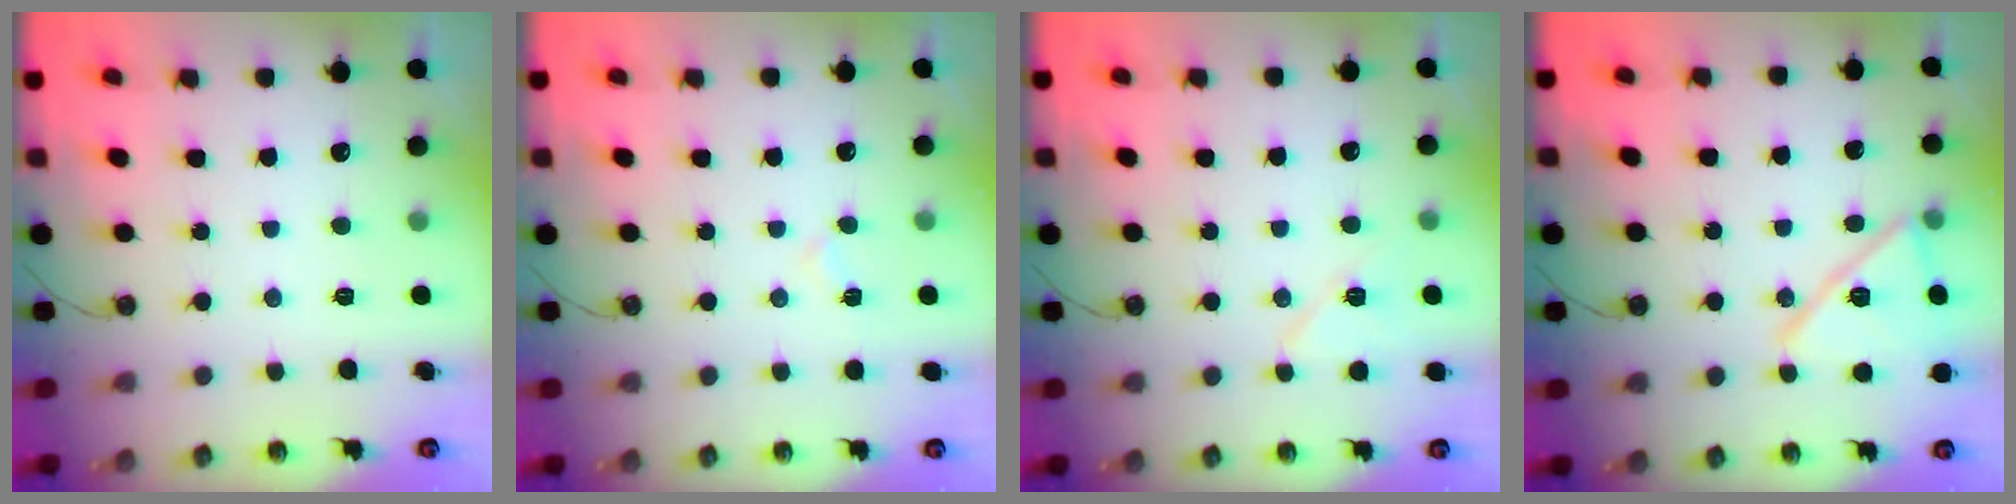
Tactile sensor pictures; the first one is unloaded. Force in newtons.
{"total": 4.7, "press": 4.2, "slide": 2.1}
{"total": 7.9, "press": 7.7, "slide": 1.4}
{"total": 16.6, "press": 16.4, "slide": 2.6}